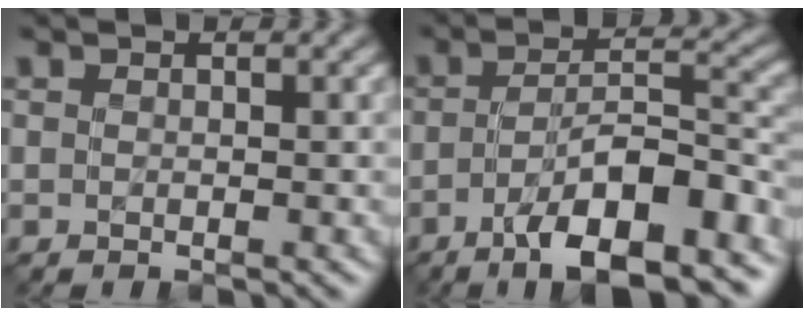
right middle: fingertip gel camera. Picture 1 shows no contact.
{"total": 11.3, "force": [-6.2, 3.7, 8.7], "torque": [-0.137, 0.004, -0.095]}